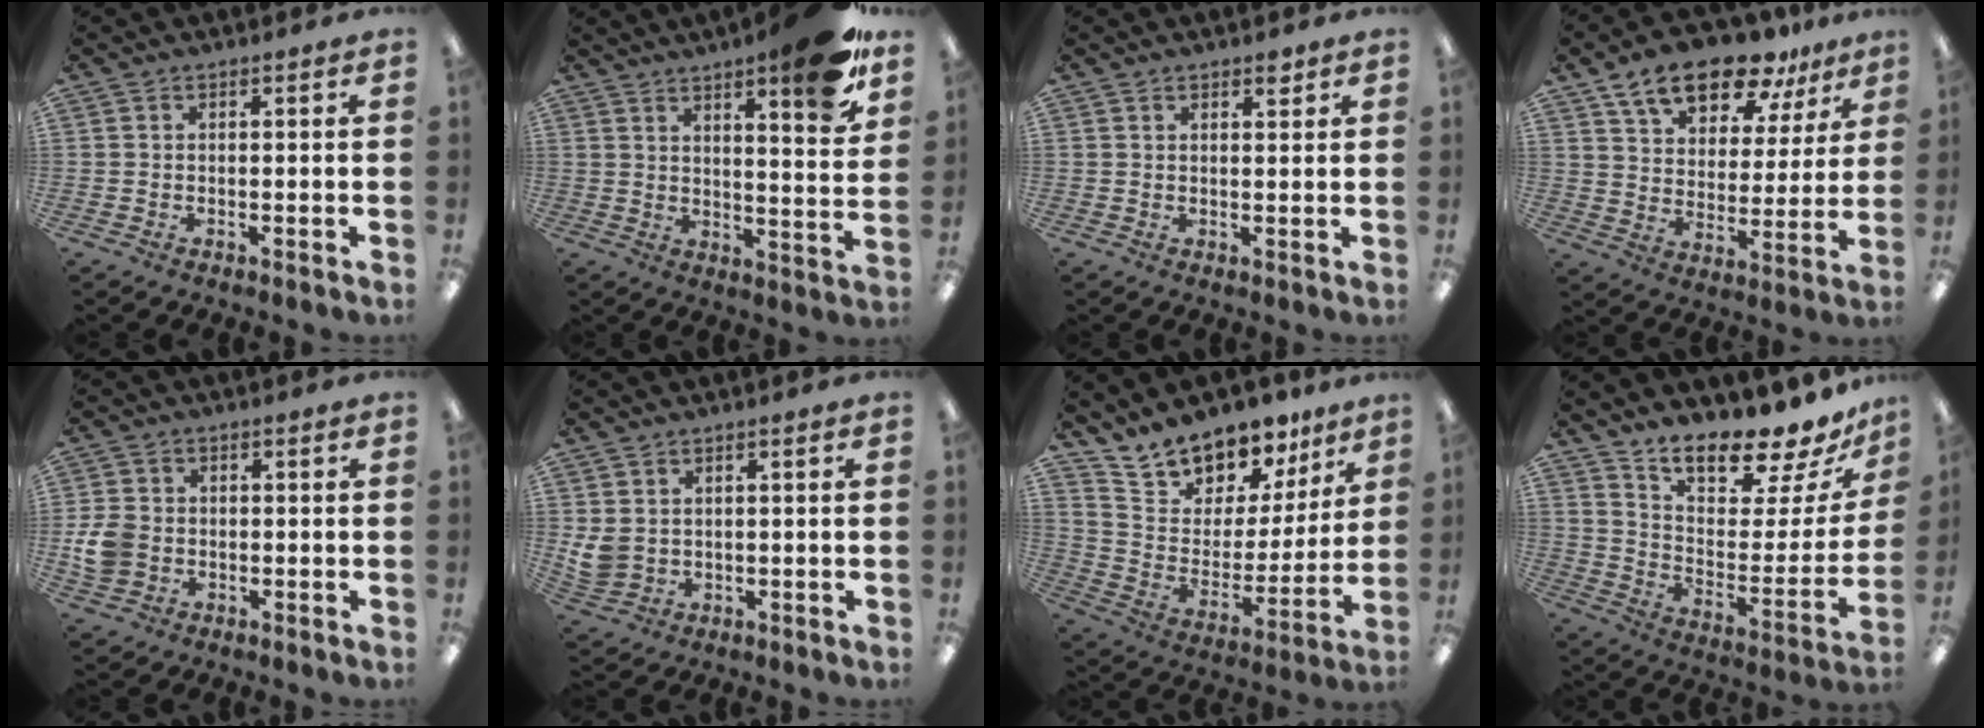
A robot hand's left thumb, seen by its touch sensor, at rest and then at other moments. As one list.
[{"total": 11.5, "force": [8.5, 2.0, 7.5], "torque": [-0.102, -0.056, 0.137]}, {"total": 2.1, "force": [1.7, 0.9, 0.9], "torque": [-0.003, -0.006, 0.027]}, {"total": 16.1, "force": [12.1, 7.4, 7.6], "torque": [-0.128, -0.065, 0.214]}, {"total": 6.6, "force": [-1.0, 5.5, 3.5], "torque": [-0.080, 0.011, -0.016]}, {"total": 4.7, "force": [1.3, 3.9, 2.1], "torque": [-0.050, -0.005, 0.026]}, {"total": 13.4, "force": [12.3, 5.2, 0.5], "torque": [-0.040, -0.114, 0.229]}, {"total": 14.5, "force": [13.4, 3.3, 4.3], "torque": [-0.066, -0.124, 0.229]}]